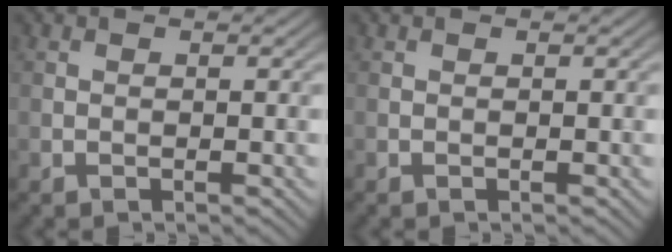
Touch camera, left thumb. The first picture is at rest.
{"total": 0.0}